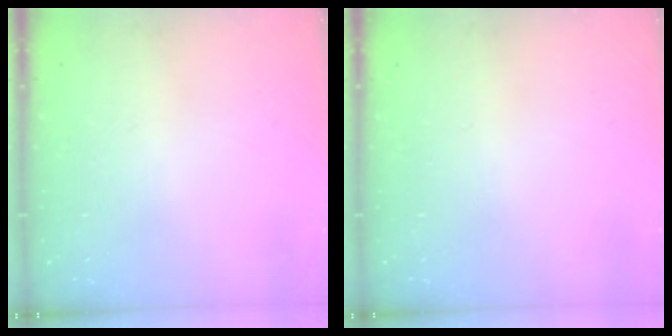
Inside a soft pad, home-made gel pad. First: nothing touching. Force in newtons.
{"total": 0.0}